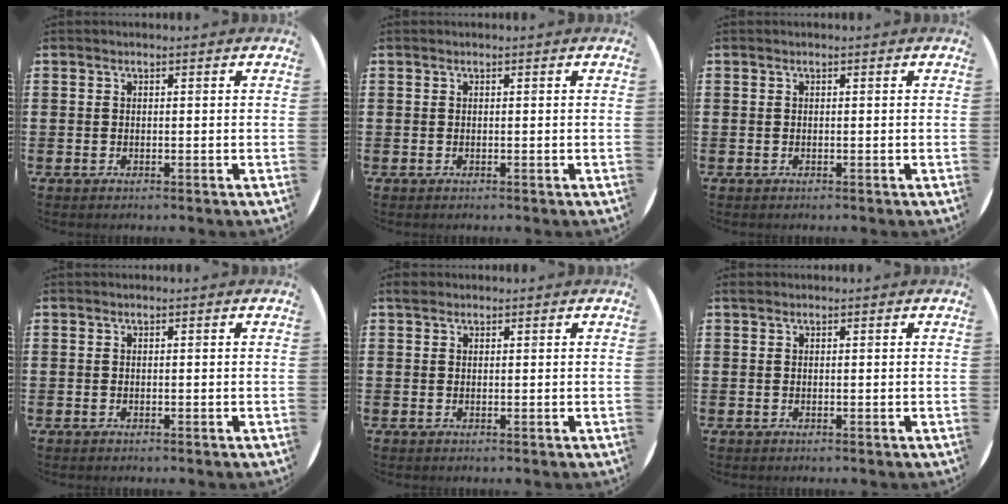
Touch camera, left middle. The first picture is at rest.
{"total": 0.0}
{"total": 0.0}
{"total": 0.0}
{"total": 1.0, "force": [0.8, 0.4, 0.2], "torque": [0.002, 0.001, 0.014]}
{"total": 0.0}